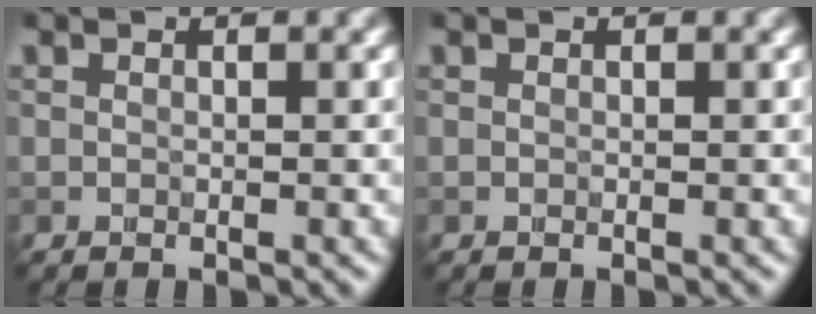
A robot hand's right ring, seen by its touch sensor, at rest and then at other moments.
{"total": 0.0}